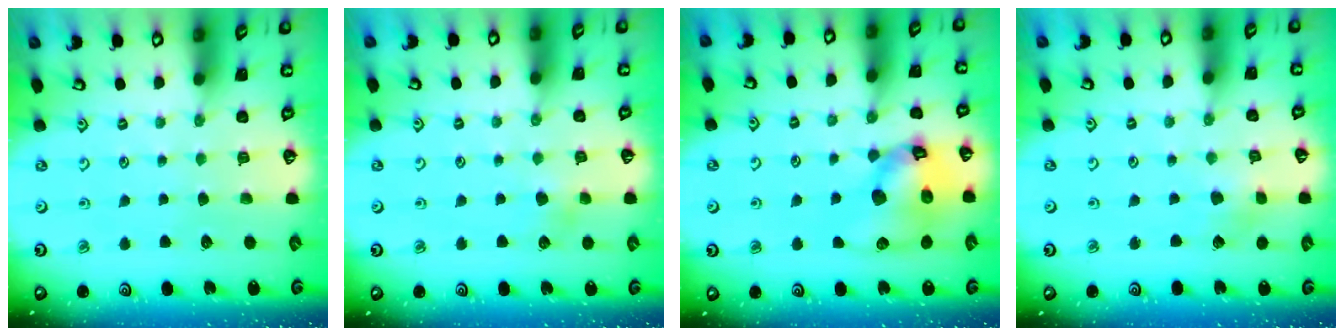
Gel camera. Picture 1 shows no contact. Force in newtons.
{"total": 3.3, "press": 3.3, "slide": 0.4}
{"total": 15.8, "press": 15.7, "slide": 1.7}
{"total": 3.4, "press": 3.3, "slide": 0.6}